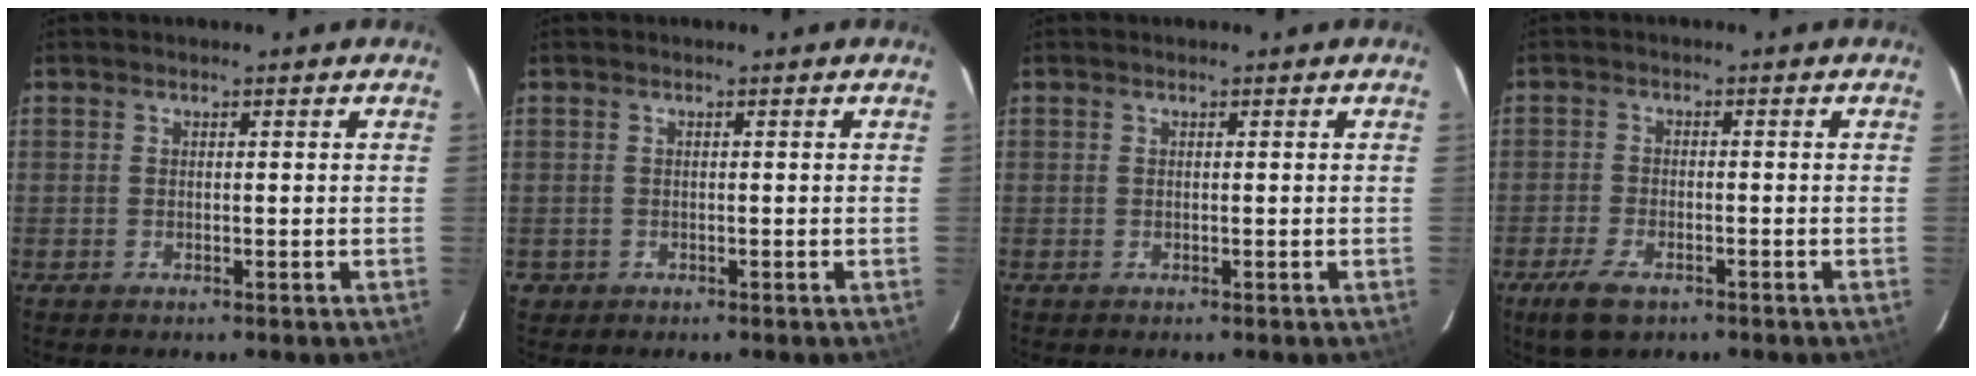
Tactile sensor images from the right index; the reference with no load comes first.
{"total": 1.8, "force": [-0.4, 1.7, 0.1], "torque": [-0.003, 0.002, -0.004]}
{"total": 0.0}
{"total": 6.2, "force": [-3.9, 2.9, 3.8], "torque": [-0.101, -0.012, -0.071]}